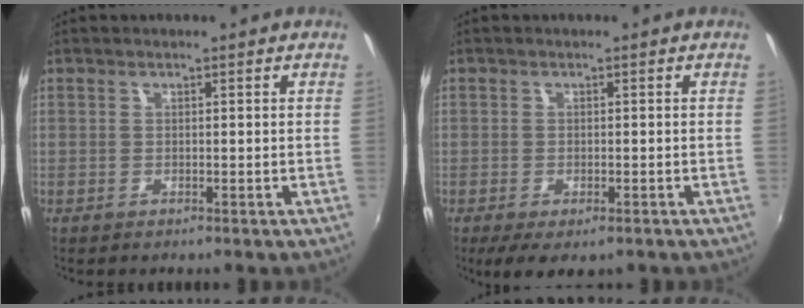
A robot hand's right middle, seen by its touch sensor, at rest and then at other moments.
{"total": 4.8, "force": [-2.7, 2.4, 3.2], "torque": [-0.066, -0.020, -0.041]}